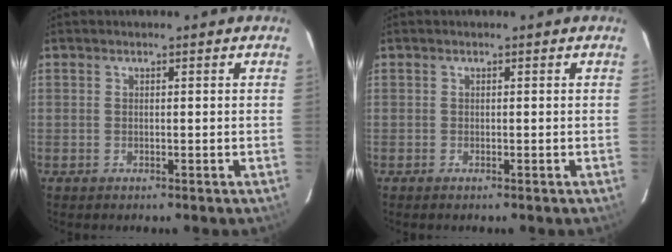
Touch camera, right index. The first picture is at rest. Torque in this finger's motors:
{"motor_torque": [-0.08, -0.04, 0.04, 0.01]}